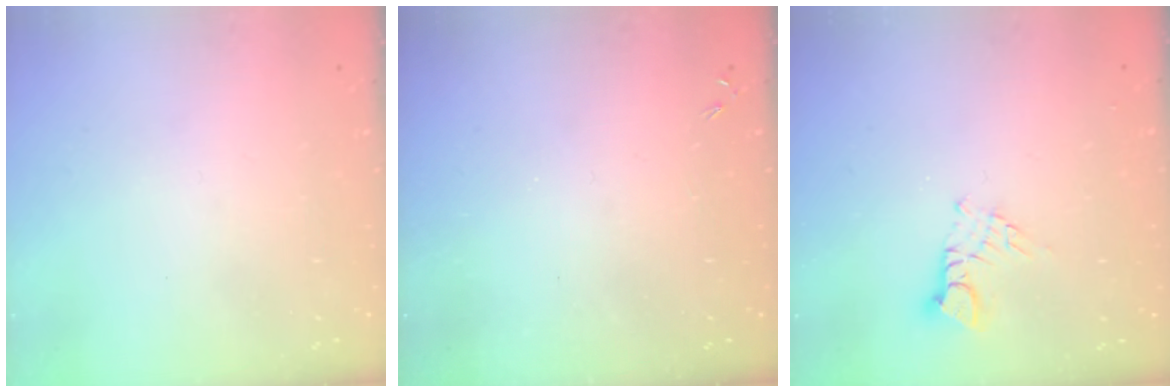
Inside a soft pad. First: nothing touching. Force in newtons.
{"total": 0.0}
{"total": 4.8, "press": 4.8, "slide": 0.4}